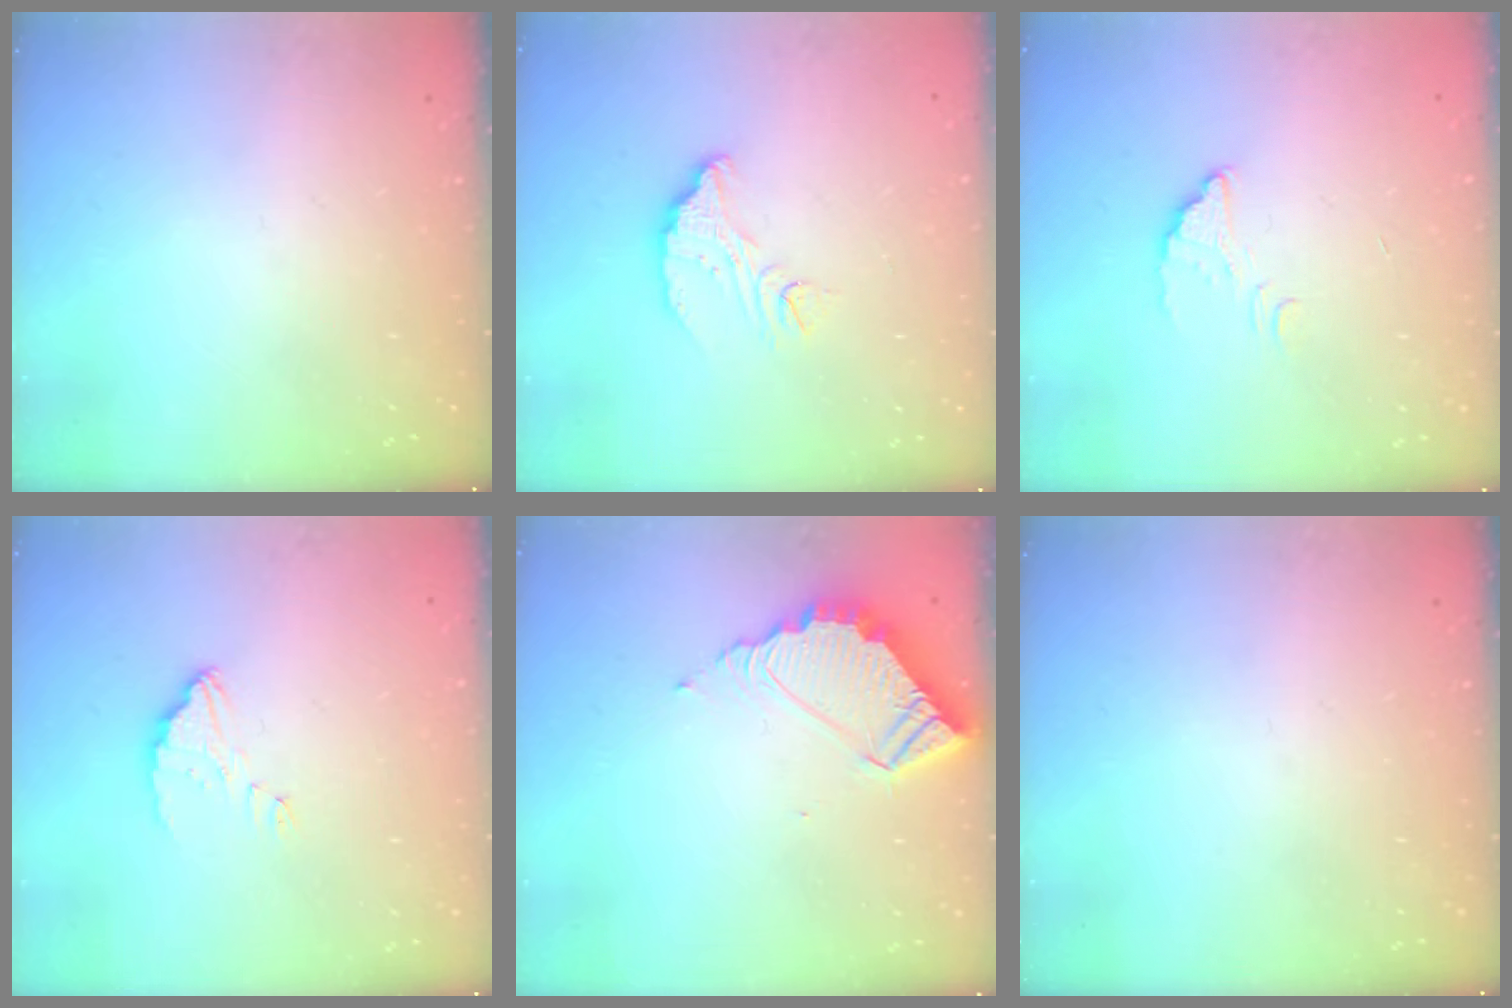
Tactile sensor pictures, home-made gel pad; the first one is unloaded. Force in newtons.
{"total": 8.3, "press": 8.3, "slide": 0.5}
{"total": 3.1, "press": 3.1, "slide": 0.2}
{"total": 3.1, "press": 3.1, "slide": 0.2}
{"total": 5.9, "press": 5.9, "slide": 0.3}
{"total": 0.0}